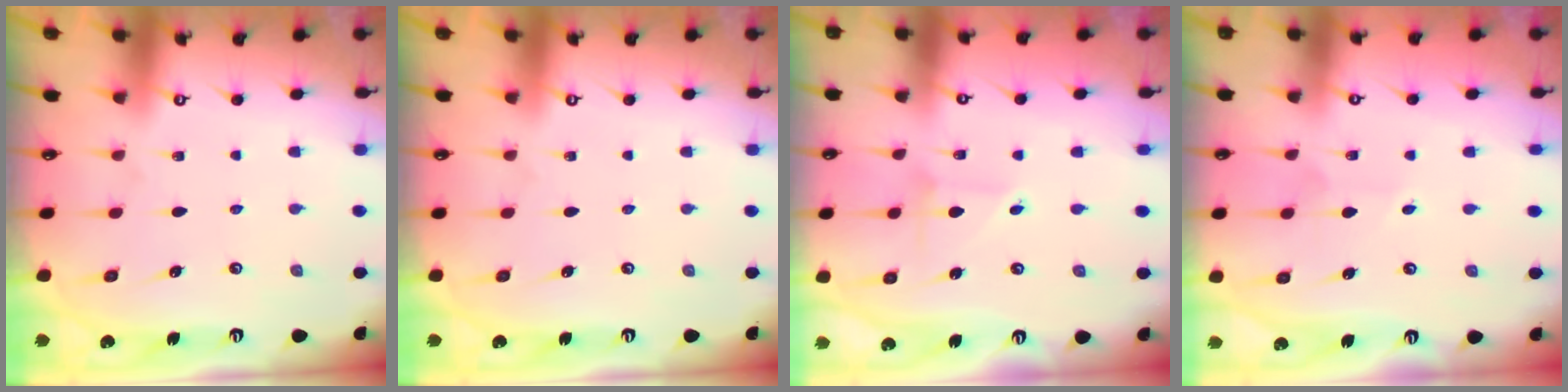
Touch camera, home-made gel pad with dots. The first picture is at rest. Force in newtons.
{"total": 0.0}
{"total": 2.1, "press": 2.1, "slide": 0.2}
{"total": 2.1, "press": 2.1, "slide": 0.2}